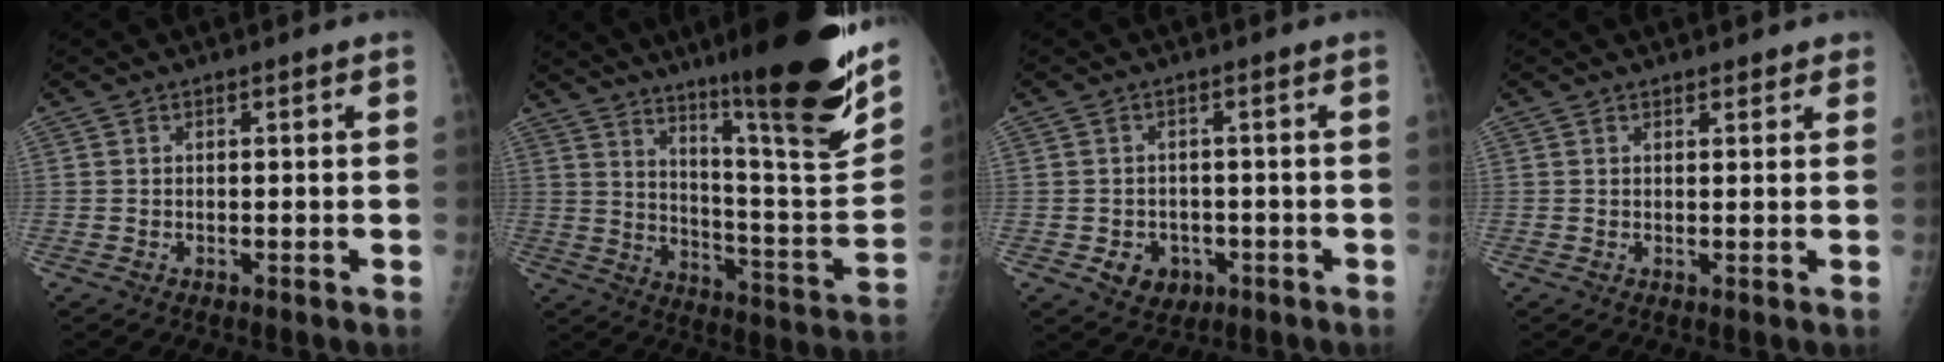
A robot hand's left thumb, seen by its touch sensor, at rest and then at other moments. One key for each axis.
{"total": 26.0, "fx": 16.7, "fy": 3.5, "fz": 19.6, "tx": -0.271, "ty": -0.085, "tz": 0.255}
{"total": 4.8, "fx": -1.6, "fy": 4.1, "fz": 2.0, "tx": -0.010, "ty": 0.006, "tz": -0.012}
{"total": 1.5, "fx": 1.3, "fy": 0.7, "fz": 0.4, "tx": 0.008, "ty": -0.005, "tz": 0.013}